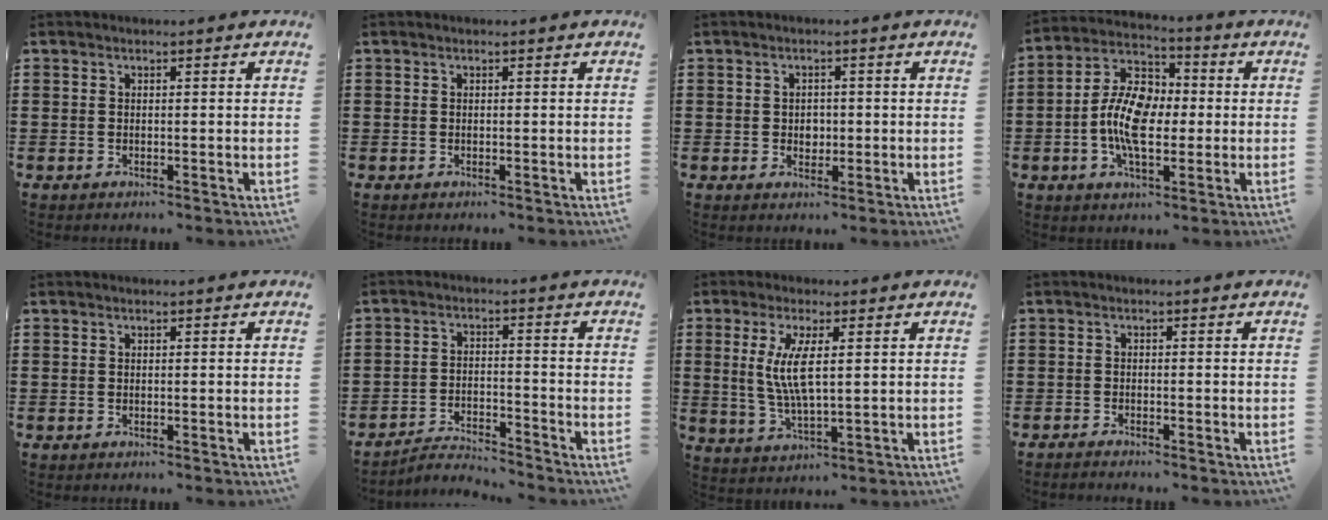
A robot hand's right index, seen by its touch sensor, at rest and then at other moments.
{"total": 0.0}
{"total": 1.9, "force": [0.1, 1.7, 1.0], "torque": [-0.013, 0.007, -0.002]}
{"total": 10.0, "force": [-1.3, 5.8, 8.0], "torque": [-0.188, 0.007, -0.031]}
{"total": 0.0}
{"total": 3.4, "force": [-3.3, 0.2, 0.3], "torque": [-0.013, 0.004, -0.071]}
{"total": 6.9, "force": [1.4, 2.0, 6.5], "torque": [-0.141, -0.002, 0.019]}
{"total": 1.0, "force": [-1.0, -0.1, 0.0], "torque": [-0.002, 0.001, -0.020]}